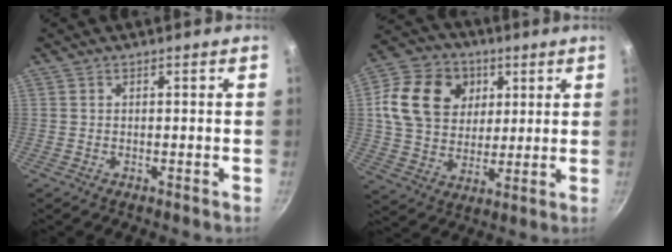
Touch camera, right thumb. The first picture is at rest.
{"total": 17.2, "force": [4.9, 13.6, 9.2], "torque": [-0.150, -0.001, 0.081]}